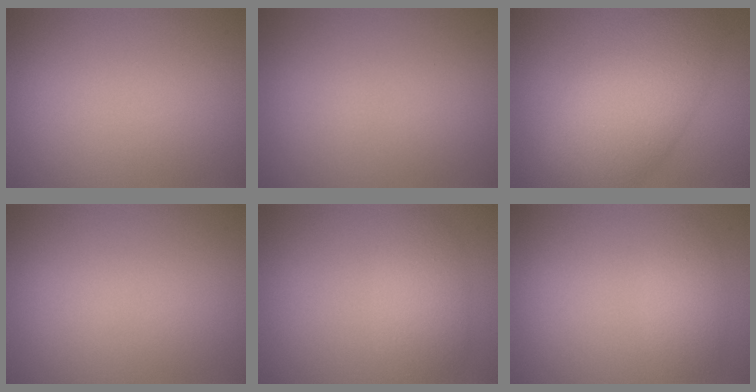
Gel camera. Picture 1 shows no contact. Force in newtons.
{"total": 0.0}
{"total": 8.2, "press": 8.2, "slide": 0.4}
{"total": 0.0}
{"total": 3.4, "press": 3.4, "slide": 0.1}
{"total": 2.1, "press": 2.1, "slide": 0.1}